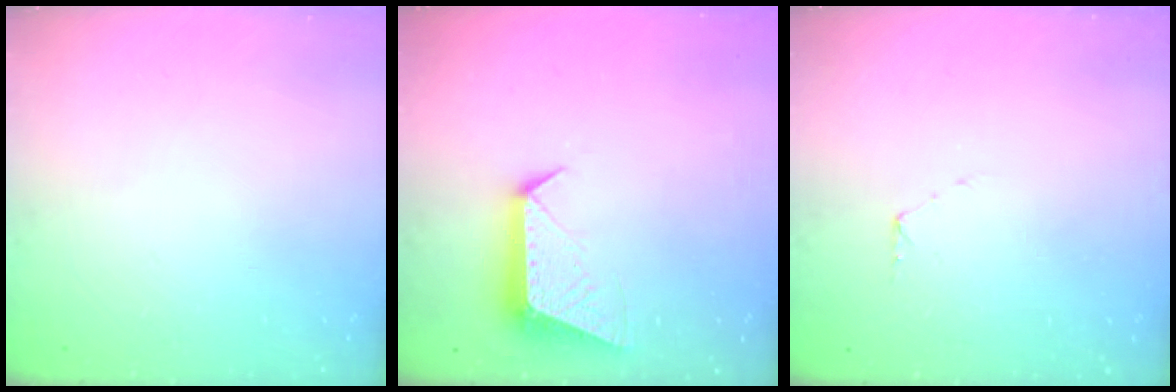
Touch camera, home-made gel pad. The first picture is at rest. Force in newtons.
{"total": 9.9, "press": 9.9, "slide": 0.4}
{"total": 3.3, "press": 3.2, "slide": 0.3}